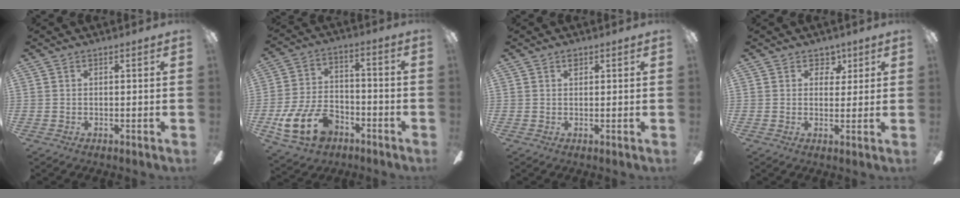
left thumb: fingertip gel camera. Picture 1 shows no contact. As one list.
[{"total": 16.7, "force": [-8.3, 10.1, 10.4], "torque": [-0.216, 0.051, -0.142]}, {"total": 1.1, "force": [0.7, 0.6, 0.5], "torque": [-0.004, -0.001, 0.011]}, {"total": 4.1, "force": [2.3, 3.1, 1.4], "torque": [-0.005, -0.009, 0.036]}]